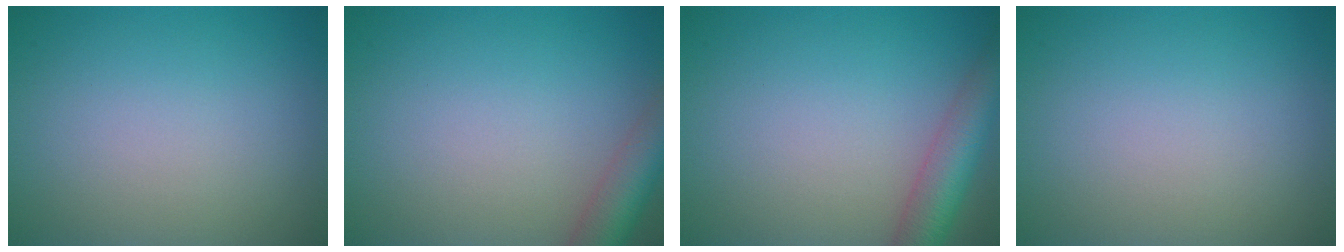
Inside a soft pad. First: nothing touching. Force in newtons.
{"total": 4.3, "press": 4.3, "slide": 0.3}
{"total": 4.9, "press": 4.9, "slide": 0.2}
{"total": 0.0}